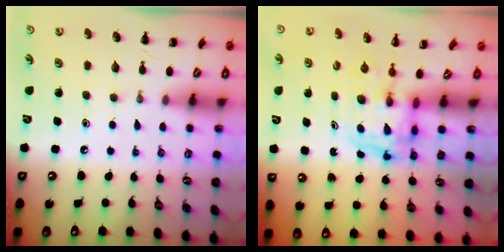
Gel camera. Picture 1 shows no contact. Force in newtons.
{"total": 2.7, "press": 2.7, "slide": 0.2}